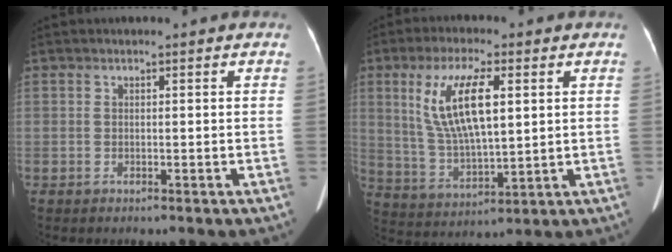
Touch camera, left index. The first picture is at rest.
{"total": 11.4, "force": [3.3, 3.0, 10.5], "torque": [-0.219, -0.001, 0.069]}